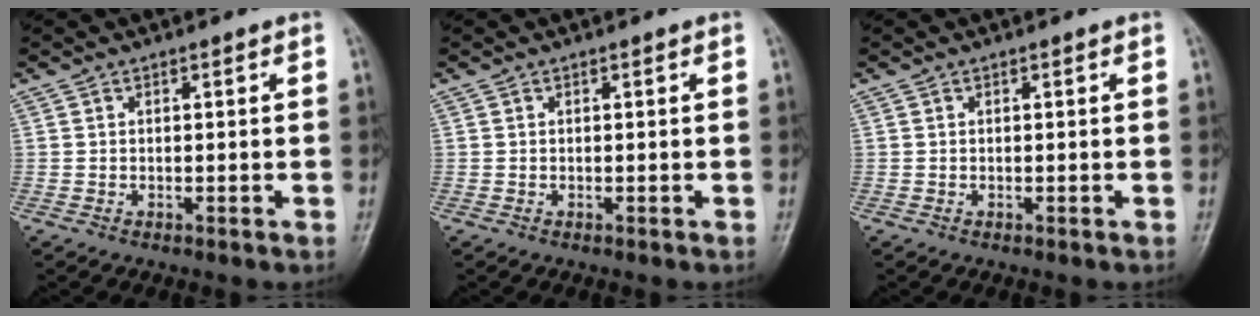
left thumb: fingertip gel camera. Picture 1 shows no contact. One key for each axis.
{"total": 0.0}
{"total": 0.0}